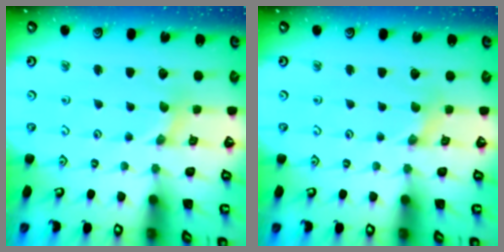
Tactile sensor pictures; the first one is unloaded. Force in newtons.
{"total": 0.0}